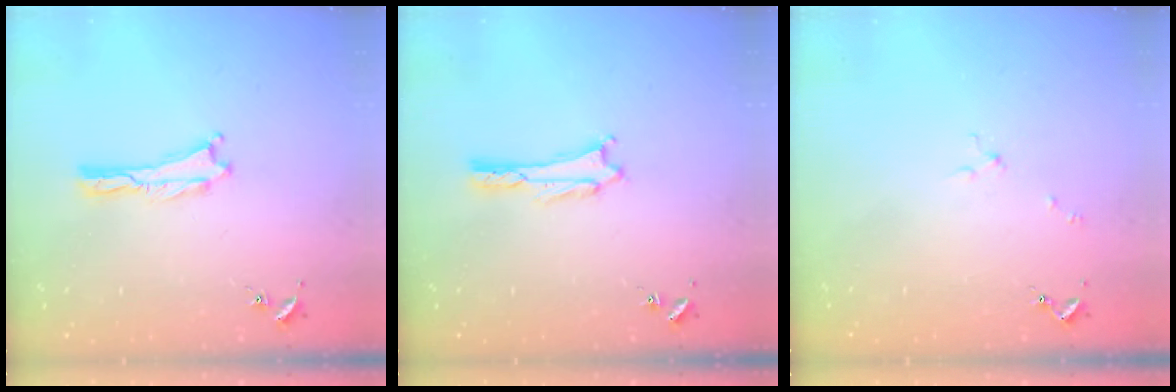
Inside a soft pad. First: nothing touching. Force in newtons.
{"total": 1.8, "press": 1.8, "slide": 0.2}
{"total": 1.7, "press": 1.7, "slide": 0.3}